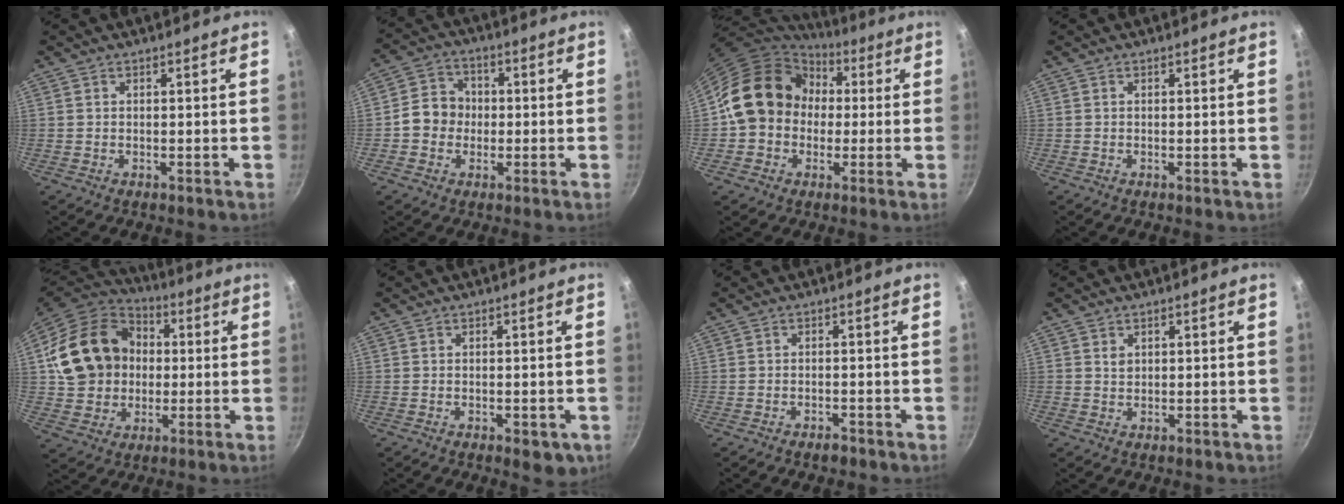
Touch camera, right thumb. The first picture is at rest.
{"total": 7.3, "force": [-0.7, 6.5, 3.2], "torque": [-0.022, 0.020, -0.028]}
{"total": 16.2, "force": [1.3, 13.9, 8.2], "torque": [-0.106, 0.039, 0.008]}
{"total": 0.0}
{"total": 20.4, "force": [2.3, 16.9, 11.2], "torque": [-0.185, 0.036, 0.045]}
{"total": 3.9, "force": [-1.6, 1.9, 3.0], "torque": [-0.029, 0.002, -0.015]}
{"total": 1.7, "force": [-1.4, 0.7, 0.7], "torque": [-0.014, 0.013, -0.019]}
{"total": 1.2, "force": [0.5, 0.9, 0.6], "torque": [-0.008, 0.000, 0.010]}